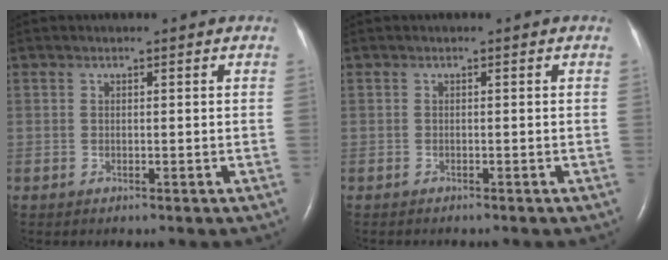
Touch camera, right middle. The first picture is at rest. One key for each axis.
{"total": 1.4, "fx": -1.2, "fy": 0.3, "fz": 0.6, "tx": -0.011, "ty": -0.003, "tz": -0.012}